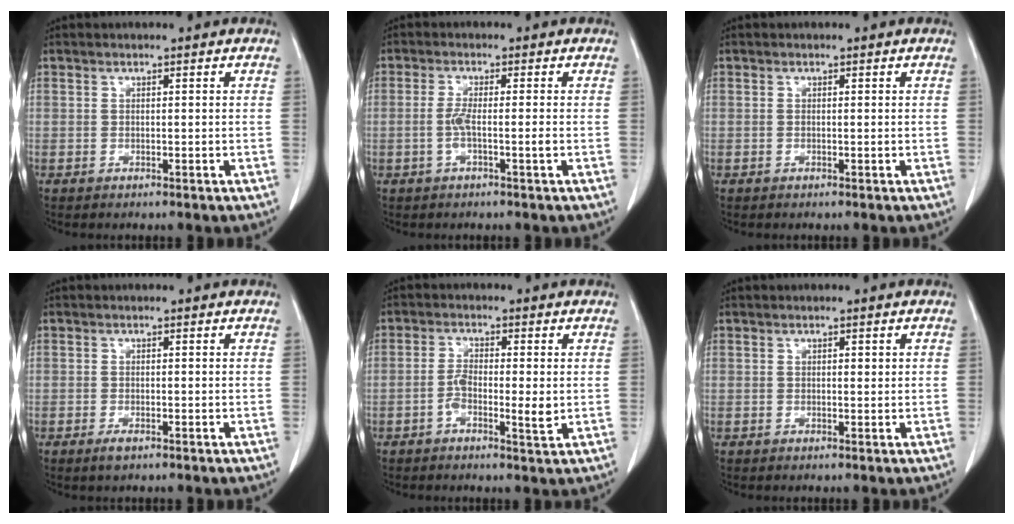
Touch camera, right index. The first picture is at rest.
{"total": 2.9, "force": [-0.8, -0.2, 2.8], "torque": [-0.059, 0.000, -0.017]}
{"total": 0.0}
{"total": 1.3, "force": [-0.9, 0.3, 1.0], "torque": [-0.024, -0.004, -0.013]}
{"total": 4.6, "force": [-0.9, 1.2, 4.4], "torque": [-0.083, -0.001, -0.016]}
{"total": 0.9, "force": [0.3, 0.3, 0.8], "torque": [-0.010, 0.001, 0.003]}